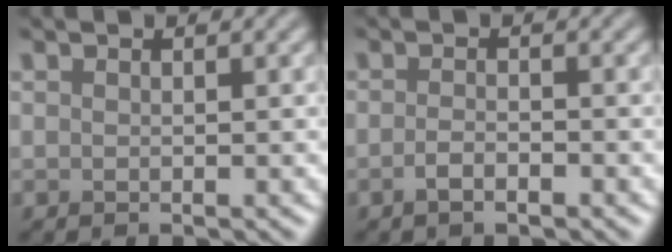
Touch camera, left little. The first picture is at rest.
{"total": 1.4, "force": [-1.0, 0.3, 0.9], "torque": [-0.018, 0.002, -0.024]}